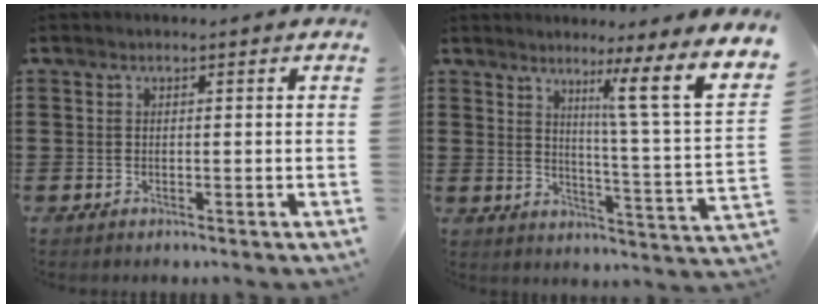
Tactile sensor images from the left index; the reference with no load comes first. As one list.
[{"total": 8.3, "force": [5.3, -1.4, 6.2], "torque": [-0.103, -0.061, 0.072]}]